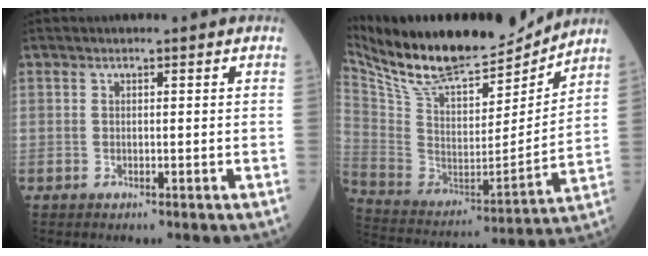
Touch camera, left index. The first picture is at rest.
{"total": 22.4, "force": [19.6, 5.3, 9.5], "torque": [-0.182, -0.016, 0.331]}